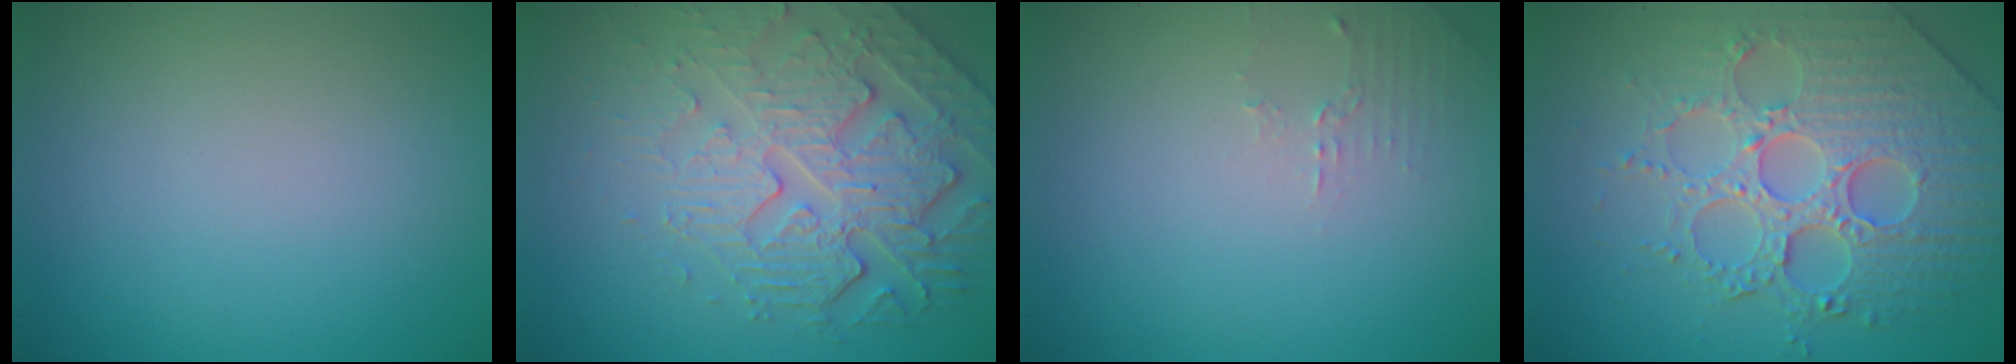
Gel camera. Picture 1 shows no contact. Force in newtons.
{"total": 5.5, "press": 4.8, "slide": 2.6}
{"total": 1.2, "press": 1.2, "slide": 0.4}
{"total": 6.8, "press": 5.8, "slide": 3.6}